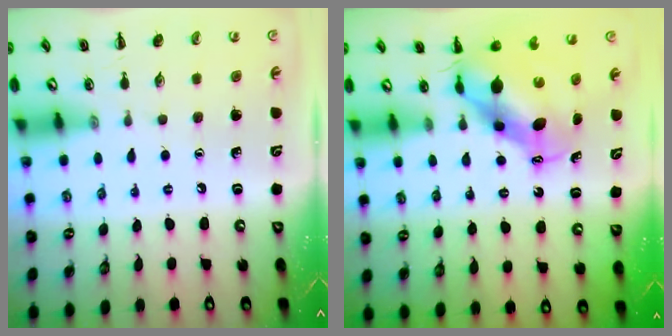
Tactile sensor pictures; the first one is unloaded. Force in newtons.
{"total": 7.6, "press": 7.5, "slide": 1.4}